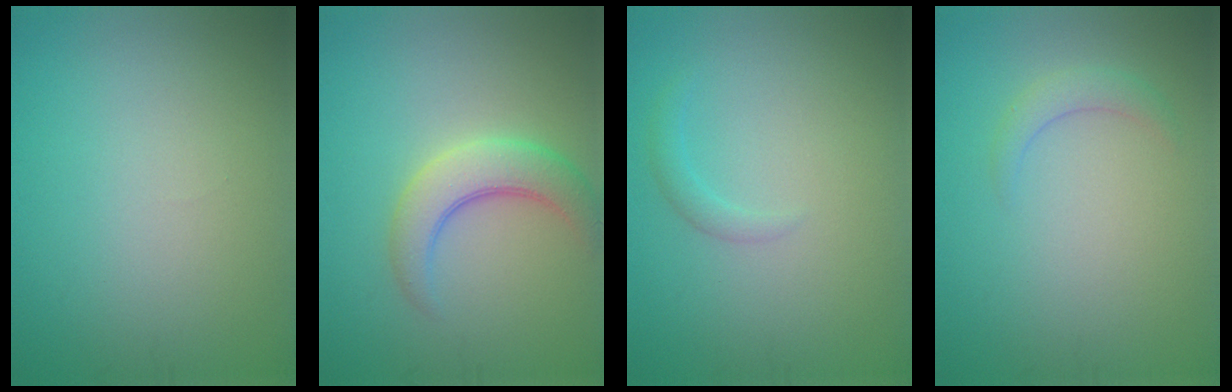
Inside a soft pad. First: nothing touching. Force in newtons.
{"total": 4.3, "press": 4.3, "slide": 0.3}
{"total": 1.2, "press": 1.1, "slide": 0.1}
{"total": 1.5, "press": 1.5, "slide": 0.1}